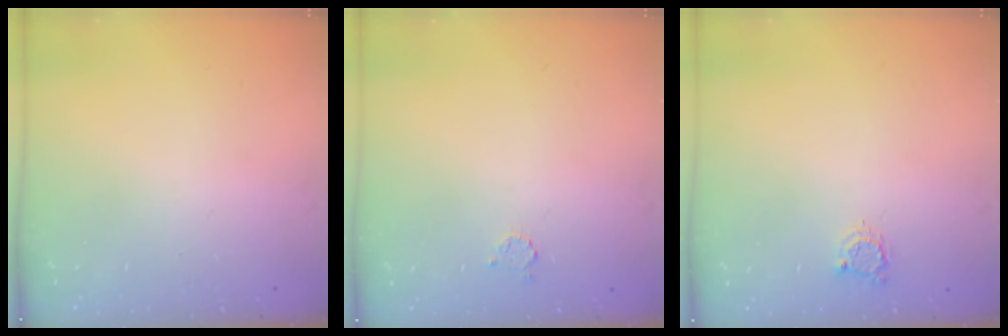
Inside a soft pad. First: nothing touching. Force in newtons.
{"total": 2.3, "press": 2.3, "slide": 0.3}
{"total": 4.1, "press": 4.1, "slide": 0.5}